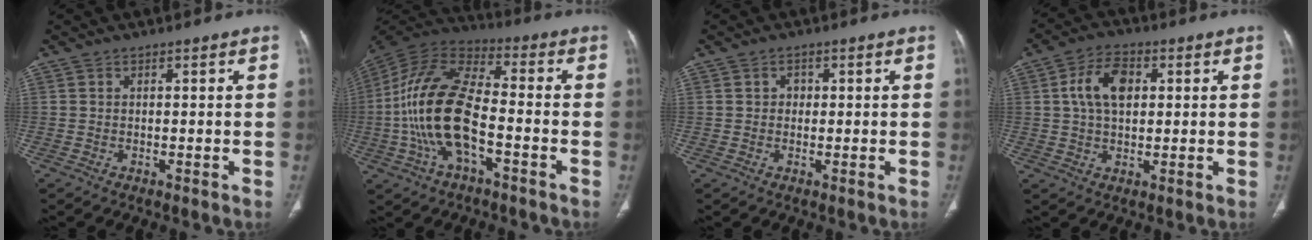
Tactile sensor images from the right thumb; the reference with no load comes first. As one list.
[{"total": 18.8, "force": [-4.0, 8.8, 16.2], "torque": [-0.333, 0.036, -0.076]}, {"total": 1.4, "force": [0.2, 1.2, 0.6], "torque": [-0.001, 0.003, 0.002]}, {"total": 8.4, "force": [1.8, 5.2, 6.3], "torque": [-0.108, 0.009, 0.031]}]